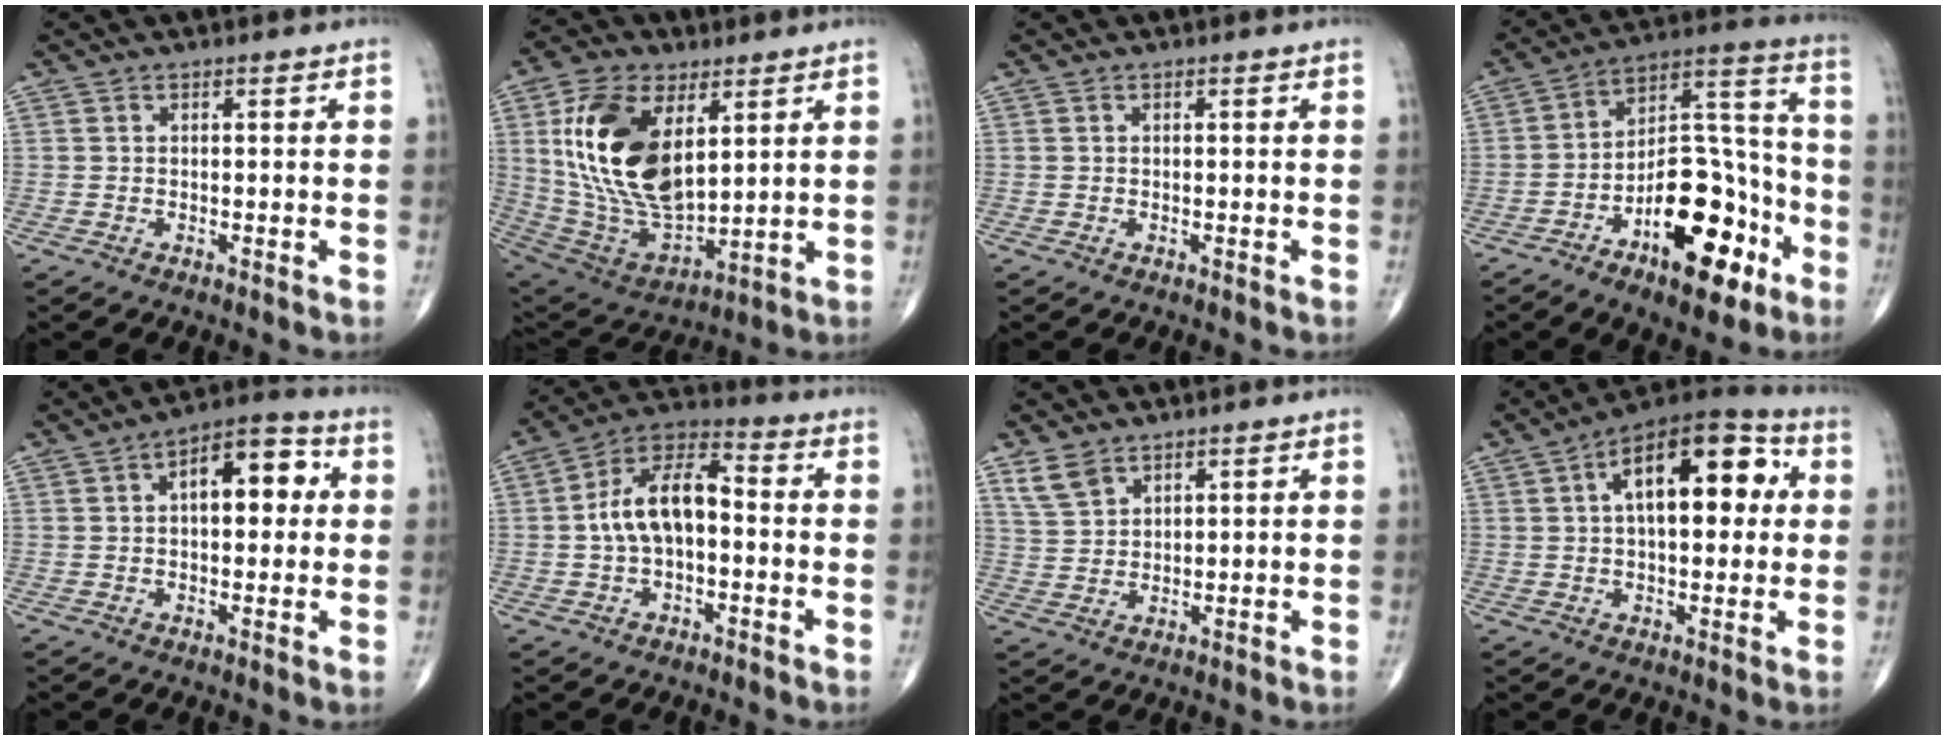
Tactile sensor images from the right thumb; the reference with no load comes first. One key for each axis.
{"total": 21.8, "fx": 5.9, "fy": 11.8, "fz": 17.4, "tx": -0.322, "ty": -0.029, "tz": 0.120}
{"total": 0.0}
{"total": 21.0, "fx": -9.5, "fy": 9.8, "fz": 16.0, "tx": -0.212, "ty": 0.077, "tz": -0.140}
{"total": 10.9, "fx": 2.2, "fy": 5.6, "fz": 9.1, "tx": -0.103, "ty": 0.024, "tz": 0.025}
{"total": 12.0, "fx": -0.4, "fy": 6.6, "fz": 10.0, "tx": -0.177, "ty": 0.041, "tz": -0.018}
{"total": 4.7, "fx": 3.3, "fy": 2.7, "fz": 1.9, "tx": -0.029, "ty": -0.013, "tz": 0.073}
{"total": 18.0, "fx": 4.2, "fy": 8.8, "fz": 15.1, "tx": -0.197, "ty": 0.026, "tz": 0.053}